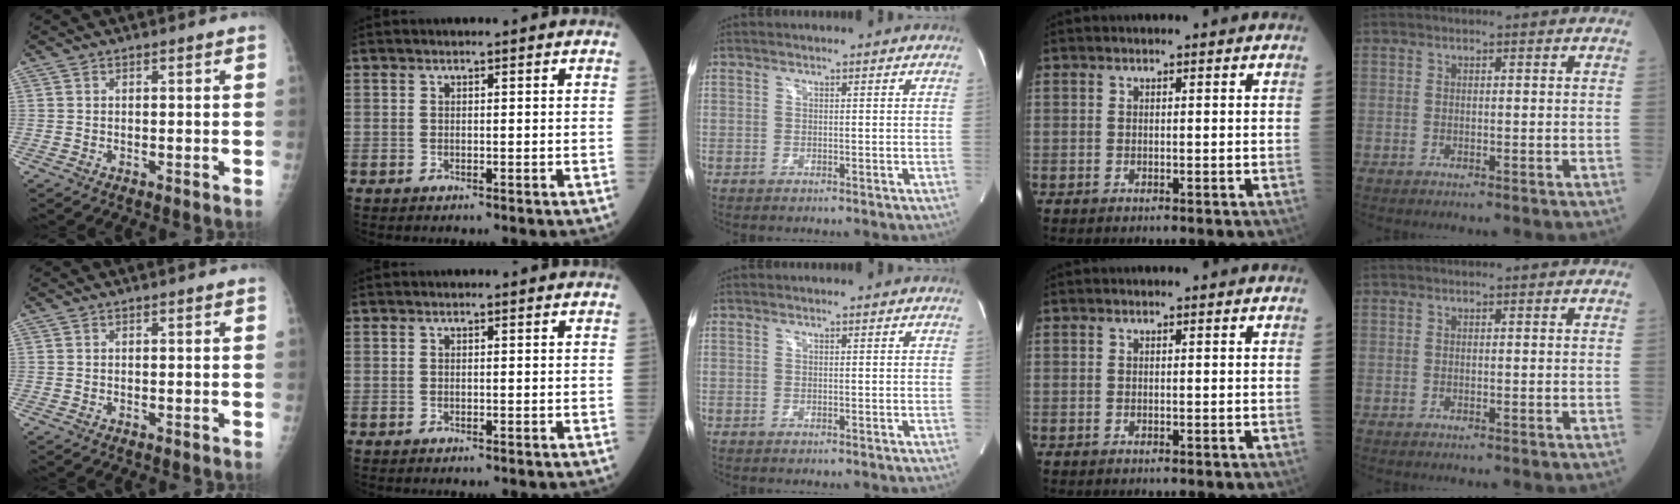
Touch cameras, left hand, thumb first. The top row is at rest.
{}